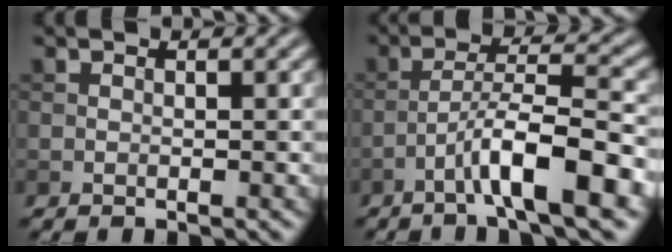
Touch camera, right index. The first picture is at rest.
{"total": 7.4, "force": [-3.6, 1.1, 6.4], "torque": [-0.106, 0.020, -0.063]}